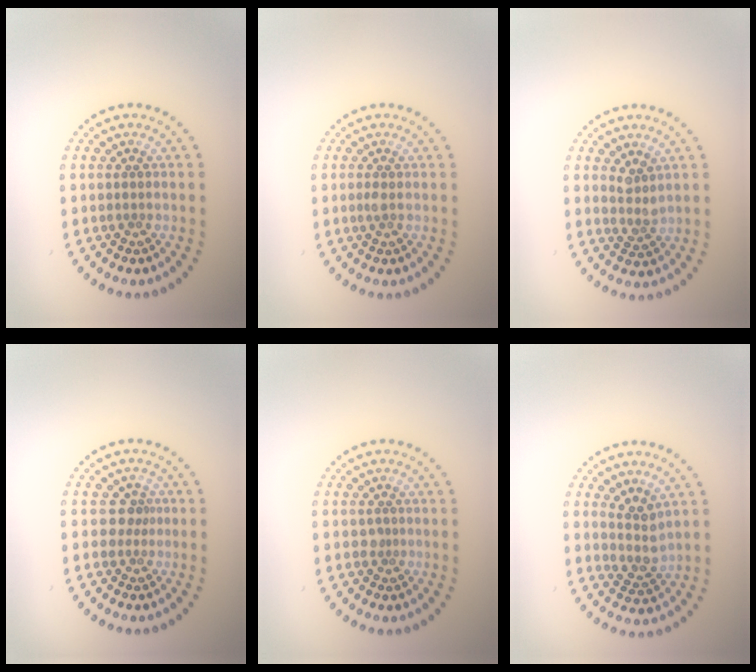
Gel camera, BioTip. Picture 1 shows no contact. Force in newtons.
{"total": 0.6, "press": 0.5, "slide": 0.3}
{"total": 1.7, "press": 1.2, "slide": 1.2}
{"total": 1.6, "press": 1.2, "slide": 1.2}
{"total": 0.7, "press": 0.5, "slide": 0.5}
{"total": 2.5, "press": 2.0, "slide": 1.6}